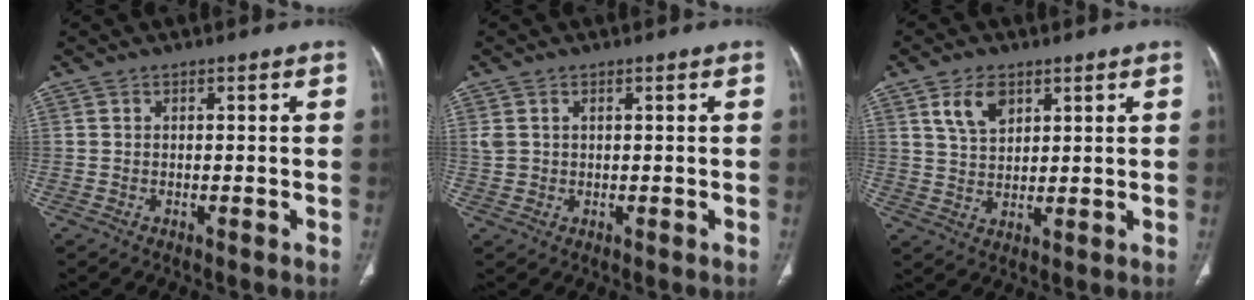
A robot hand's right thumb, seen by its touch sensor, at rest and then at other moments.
{"total": 2.3, "force": [0.7, 1.7, 1.4], "torque": [-0.034, 0.005, 0.022]}
{"total": 6.4, "force": [3.3, 3.8, 3.9], "torque": [-0.058, -0.017, 0.065]}